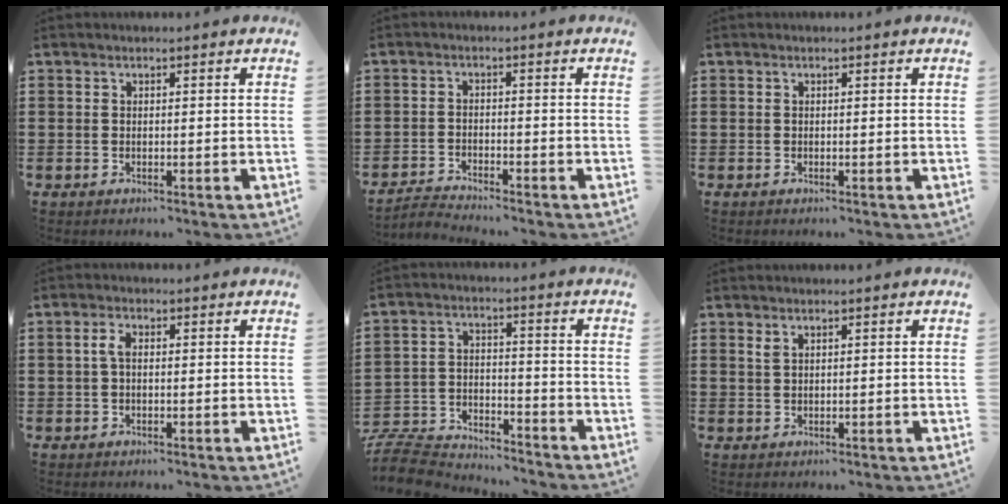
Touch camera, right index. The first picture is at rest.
{"total": 2.4, "force": [-2.4, -0.1, 0.1], "torque": [-0.006, 0.001, -0.051]}
{"total": 0.0}
{"total": 2.3, "force": [0.0, 1.1, 2.0], "torque": [-0.048, 0.003, -0.004]}
{"total": 8.3, "force": [-8.1, 1.5, 1.2], "torque": [-0.043, 0.013, -0.164]}
{"total": 1.0, "force": [0.6, 0.4, 0.6], "torque": [-0.015, 0.003, 0.011]}